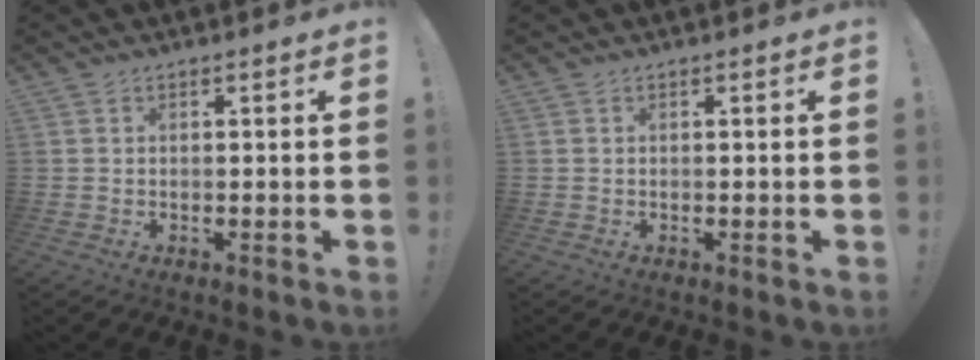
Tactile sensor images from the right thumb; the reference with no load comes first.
{"total": 0.0}